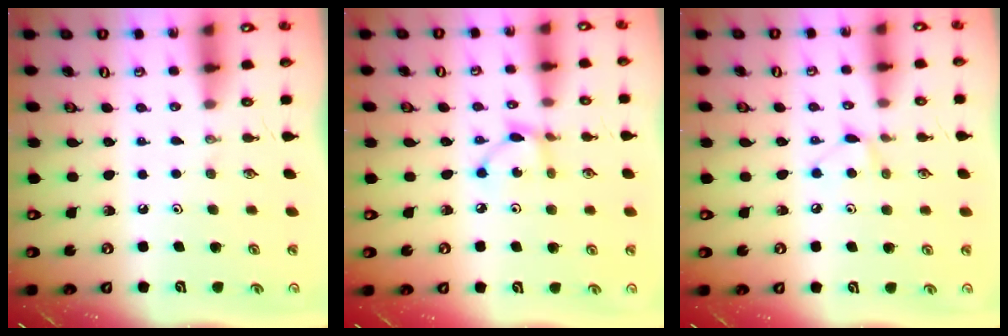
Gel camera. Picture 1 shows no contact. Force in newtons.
{"total": 3.4, "press": 3.4, "slide": 0.2}
{"total": 6.4, "press": 6.3, "slide": 0.7}